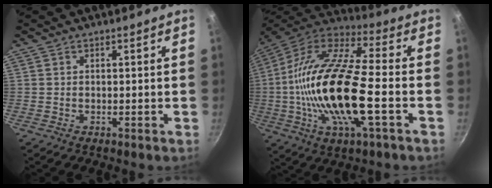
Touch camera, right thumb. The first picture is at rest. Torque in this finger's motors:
{"motor_torque": [-0.39, 2.72, 2.59, -0.18, 0.41]}